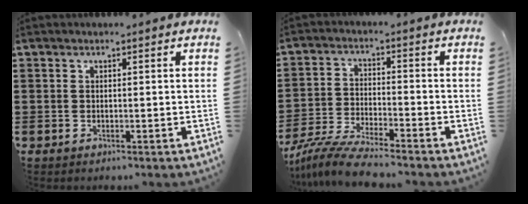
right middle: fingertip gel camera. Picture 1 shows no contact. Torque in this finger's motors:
{"motor_torque": [1.33, -0.81, 0.23, 0.12]}